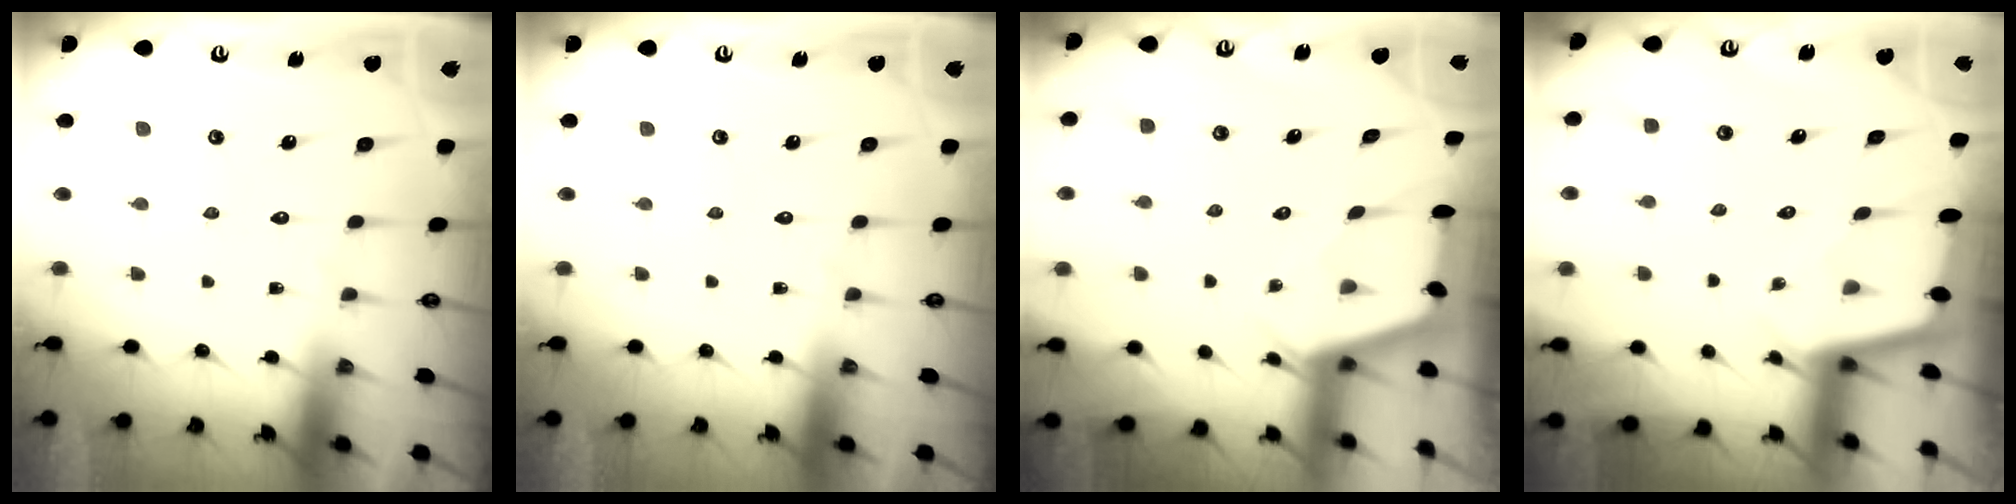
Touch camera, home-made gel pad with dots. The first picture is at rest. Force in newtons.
{"total": 0.0}
{"total": 2.6, "press": 2.5, "slide": 0.3}
{"total": 1.9, "press": 1.9, "slide": 0.2}